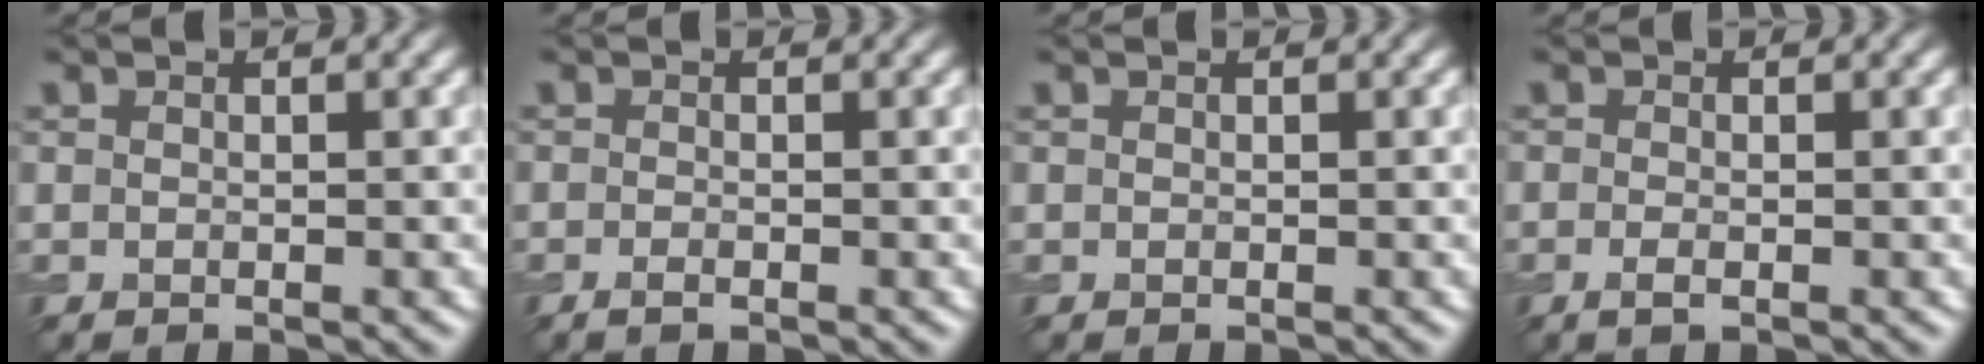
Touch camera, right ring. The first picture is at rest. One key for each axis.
{"total": 0.8, "fx": -0.4, "fy": 0.2, "fz": 0.6, "tx": -0.011, "ty": -0.003, "tz": -0.009}
{"total": 0.0}
{"total": 1.1, "fx": -0.4, "fy": 0.3, "fz": 1.0, "tx": -0.021, "ty": -0.007, "tz": -0.010}